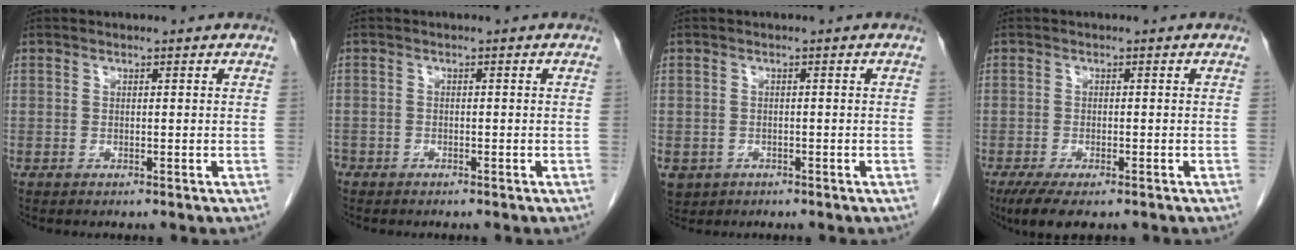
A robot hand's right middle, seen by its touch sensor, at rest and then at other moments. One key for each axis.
{"total": 1.8, "fx": -1.4, "fy": 1.0, "fz": 0.3, "tx": -0.014, "ty": 0.000, "tz": -0.026}
{"total": 4.2, "fx": -2.1, "fy": 3.5, "fz": 1.1, "tx": -0.023, "ty": -0.001, "tz": -0.028}
{"total": 5.8, "fx": -4.1, "fy": 1.8, "fz": 3.7, "tx": -0.061, "ty": -0.013, "tz": -0.064}